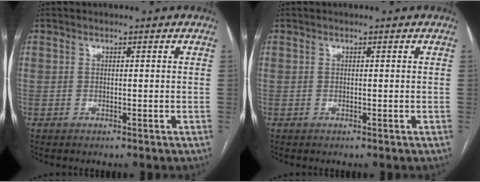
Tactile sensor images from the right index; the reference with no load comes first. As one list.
[{"total": 0.0}]